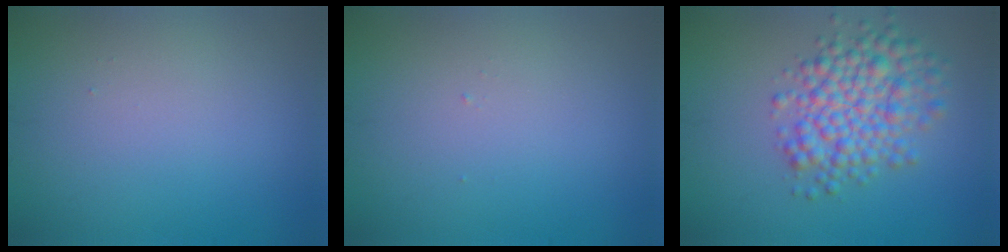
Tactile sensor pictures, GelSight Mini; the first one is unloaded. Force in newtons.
{"total": 0.0}
{"total": 5.9, "press": 5.9, "slide": 0.1}